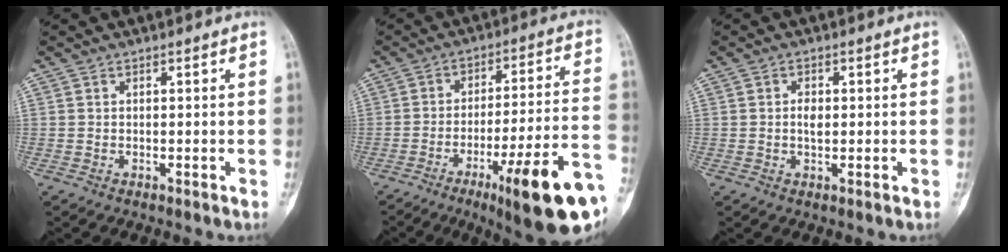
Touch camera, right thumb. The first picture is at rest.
{"total": 21.2, "force": [-10.1, 3.3, 18.3], "torque": [-0.221, 0.042, -0.143]}
{"total": 2.2, "force": [0.0, 1.2, 1.9], "torque": [-0.032, 0.001, -0.002]}